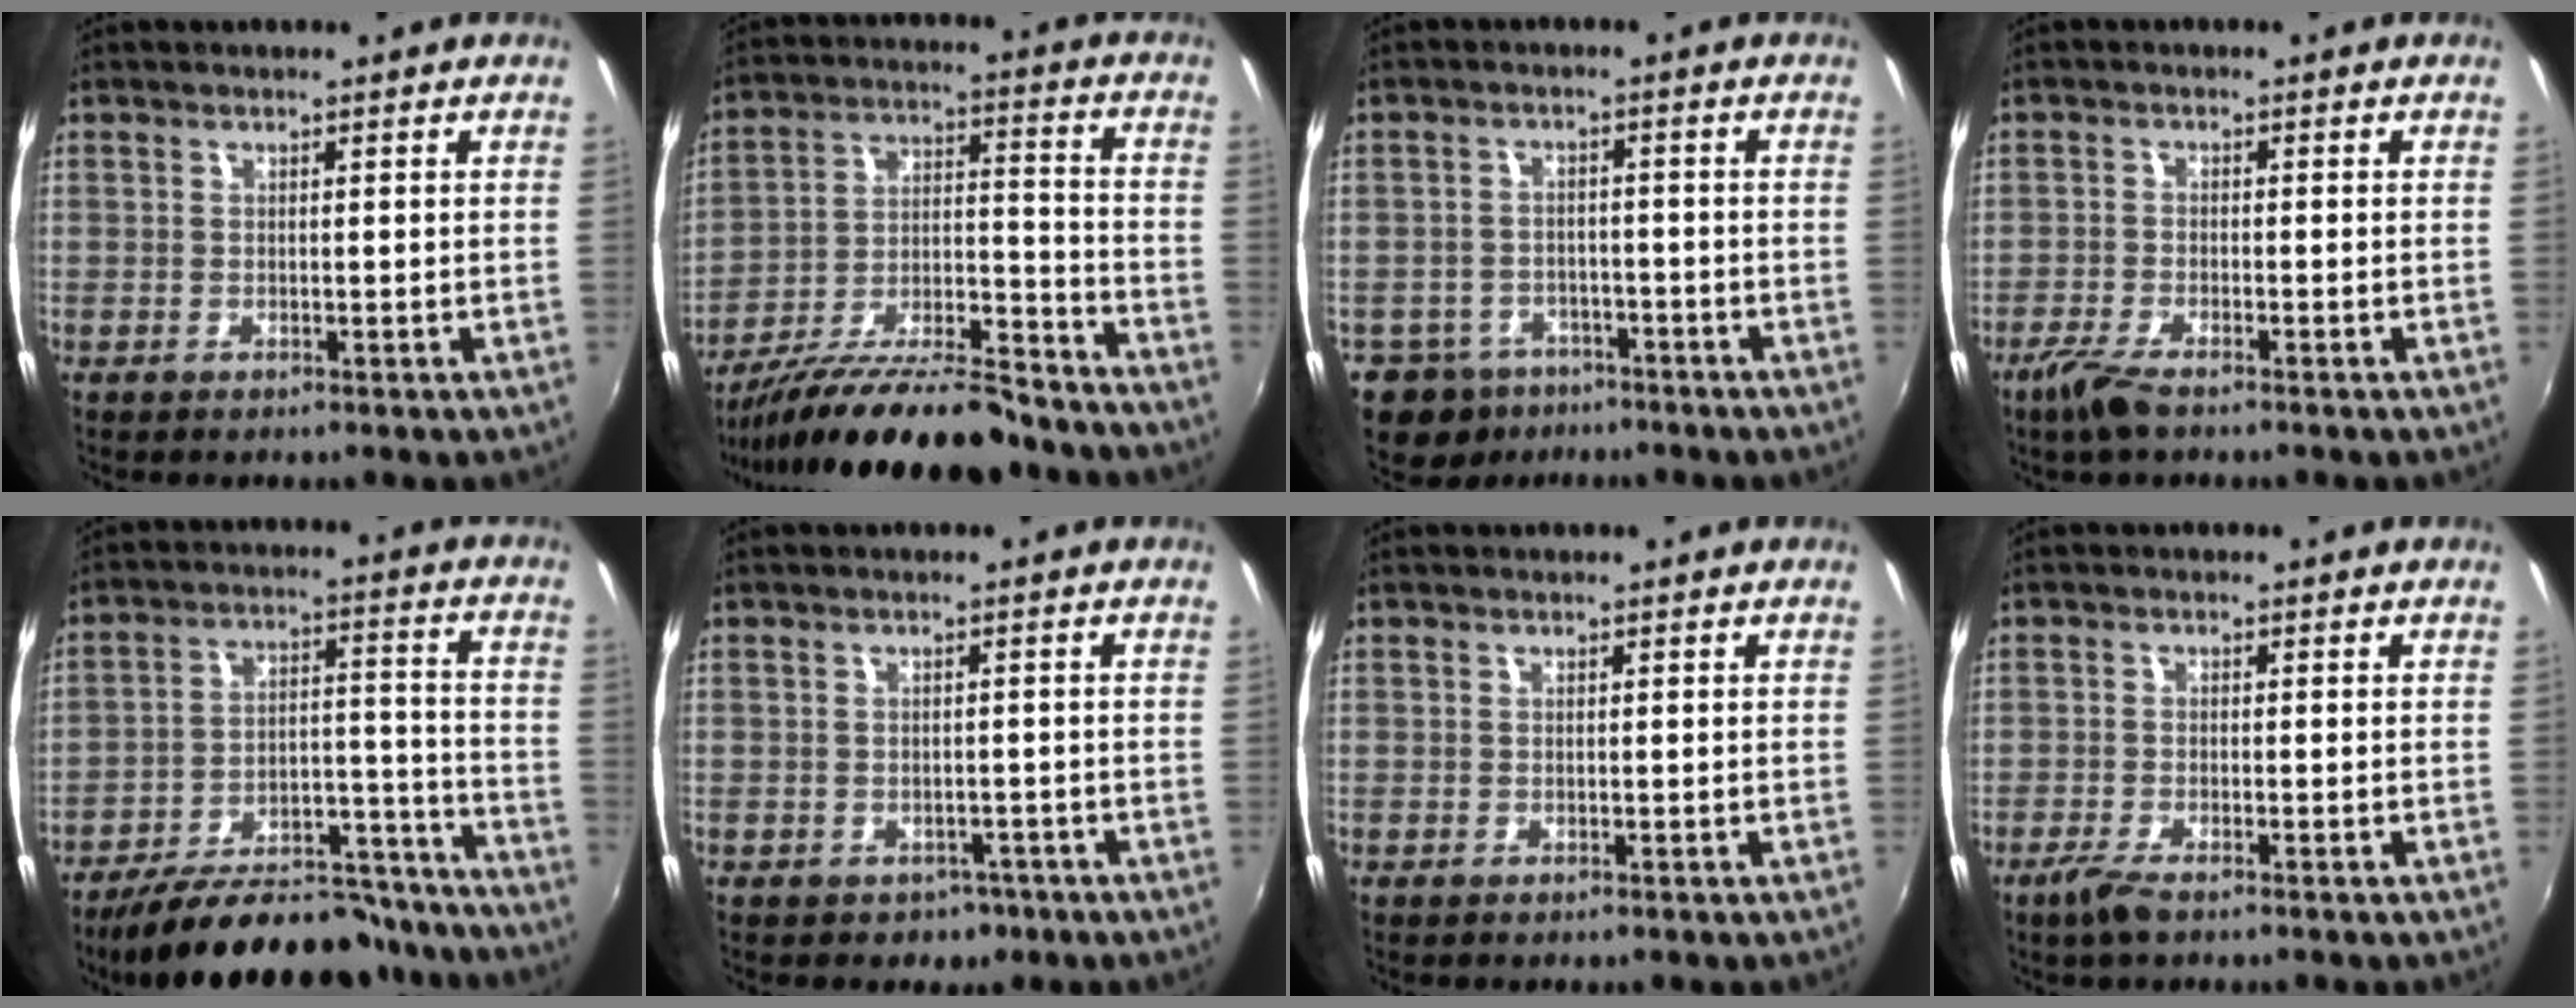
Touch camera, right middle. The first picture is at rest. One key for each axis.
{"total": 21.4, "fx": -18.1, "fy": 3.8, "fz": 10.8, "tx": -0.192, "ty": -0.025, "tz": -0.281}
{"total": 8.8, "fx": -5.8, "fy": 6.3, "fz": 2.1, "tx": -0.070, "ty": 0.010, "tz": -0.085}
{"total": 4.8, "fx": -3.5, "fy": 1.0, "fz": 3.1, "tx": -0.083, "ty": -0.010, "tz": -0.070}
{"total": 24.6, "fx": -21.2, "fy": 7.8, "fz": 9.7, "tx": -0.169, "ty": 0.021, "tz": -0.281}
{"total": 3.5, "fx": -1.9, "fy": 2.8, "fz": 0.8, "tx": -0.024, "ty": -0.001, "tz": -0.019}
{"total": 0.0}
{"total": 3.4, "fx": -2.4, "fy": 0.6, "fz": 2.3, "tx": -0.059, "ty": -0.007, "tz": -0.047}